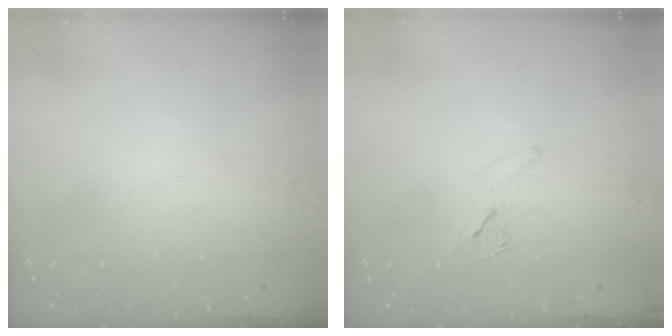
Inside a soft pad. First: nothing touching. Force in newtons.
{"total": 6.7, "press": 6.0, "slide": 3.0}